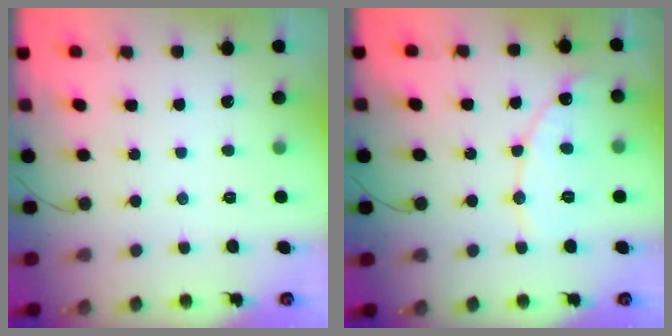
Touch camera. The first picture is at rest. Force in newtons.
{"total": 9.5, "press": 9.5, "slide": 0.8}